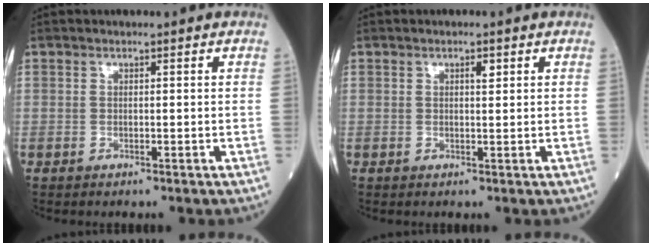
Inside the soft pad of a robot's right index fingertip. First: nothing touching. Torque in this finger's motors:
{"motor_torque": [0.00, 0.01, -0.01, 0.00]}